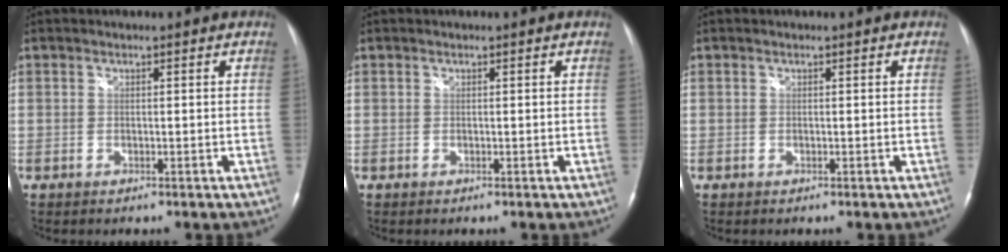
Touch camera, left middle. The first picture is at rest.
{"total": 0.0}
{"total": 0.0}